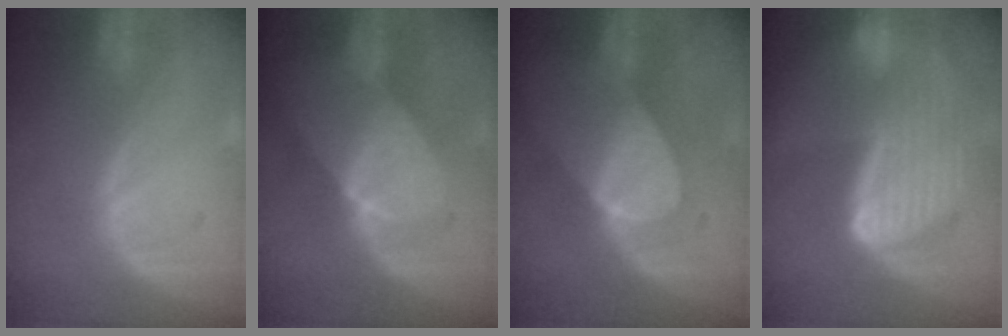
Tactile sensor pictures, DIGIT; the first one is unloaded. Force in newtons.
{"total": 7.7, "press": 6.9, "slide": 3.5}
{"total": 7.2, "press": 7.0, "slide": 1.7}
{"total": 9.1, "press": 8.0, "slide": 4.4}